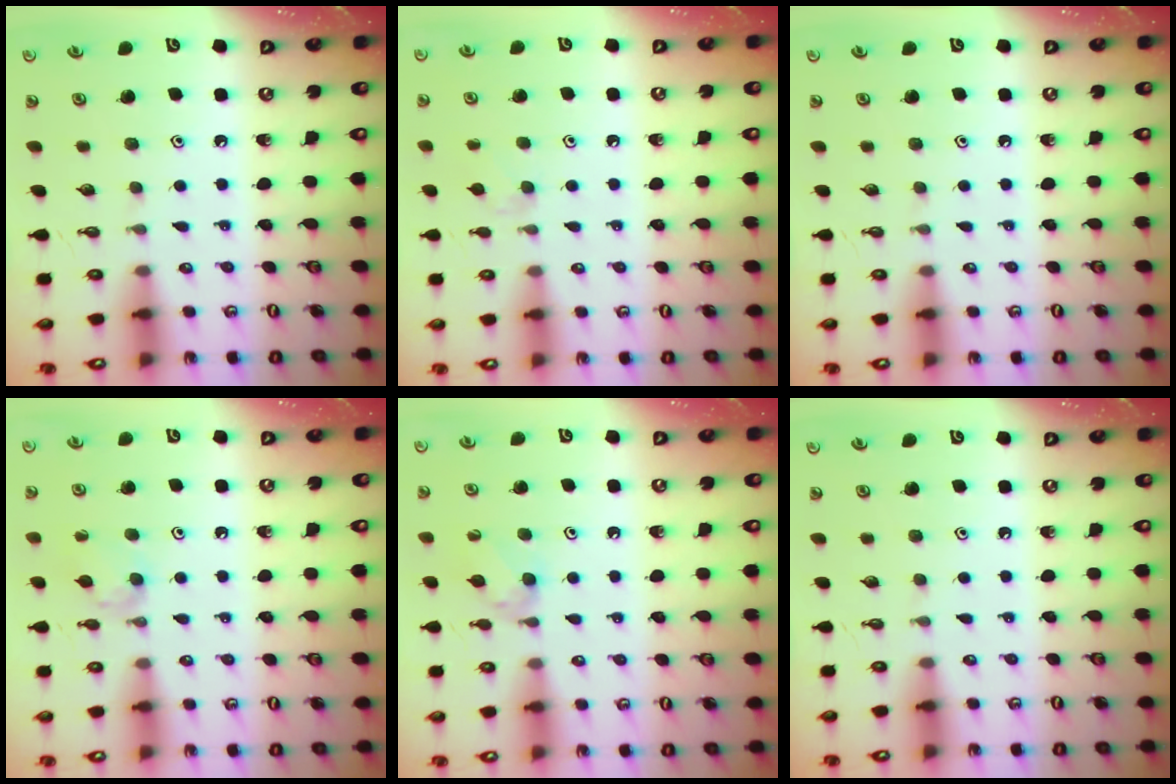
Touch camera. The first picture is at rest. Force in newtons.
{"total": 3.5, "press": 3.5, "slide": 0.6}
{"total": 0.0}
{"total": 5.8, "press": 5.8, "slide": 0.7}
{"total": 4.8, "press": 4.7, "slide": 0.8}
{"total": 0.0}